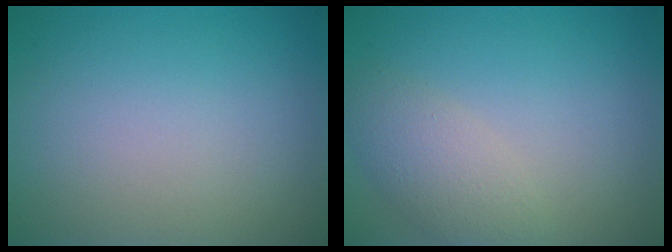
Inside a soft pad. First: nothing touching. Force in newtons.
{"total": 2.9, "press": 2.9, "slide": 0.2}